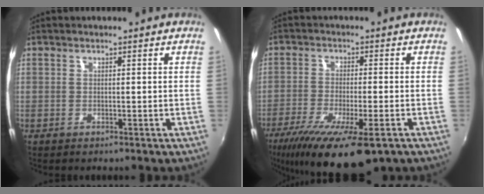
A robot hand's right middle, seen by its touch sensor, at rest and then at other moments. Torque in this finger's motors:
{"motor_torque": [1.32, -0.82, 0.36, 0.21]}